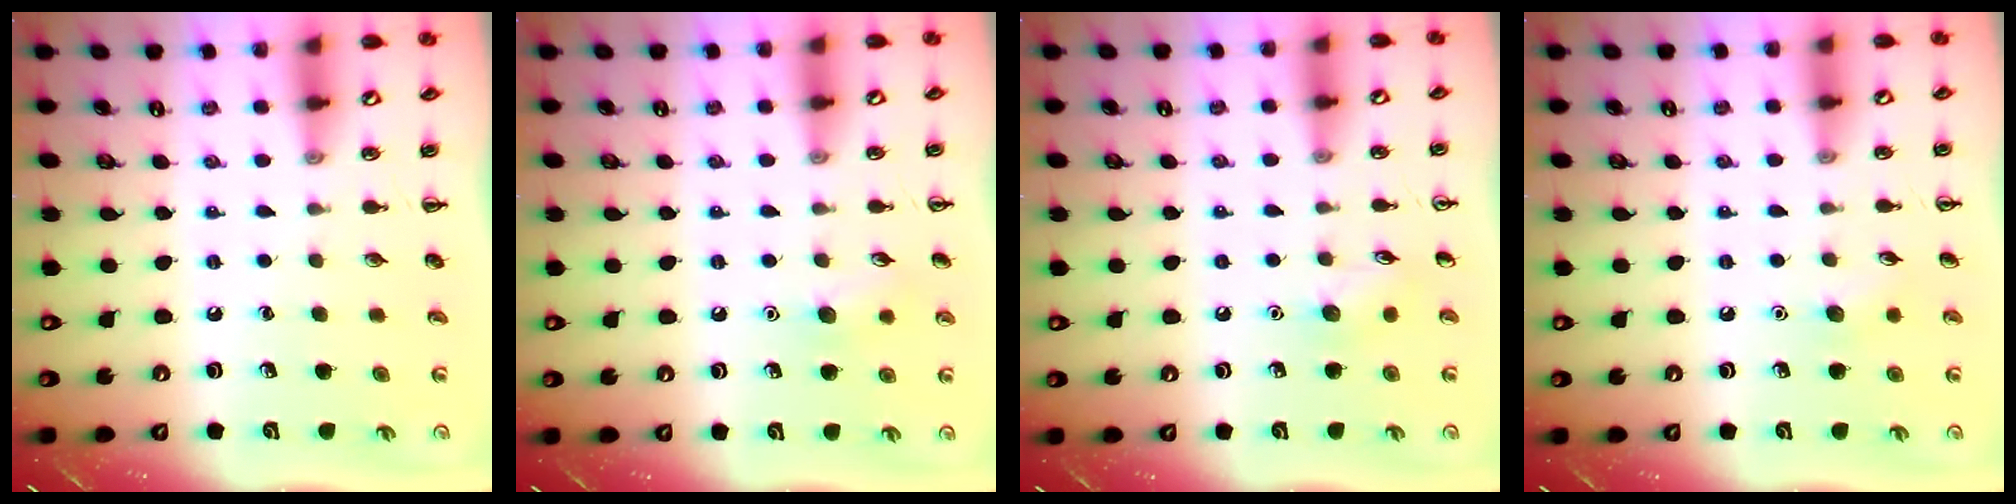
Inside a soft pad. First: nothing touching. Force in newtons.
{"total": 7.1, "press": 6.9, "slide": 1.8}
{"total": 5.7, "press": 5.5, "slide": 1.4}
{"total": 5.0, "press": 4.8, "slide": 1.3}